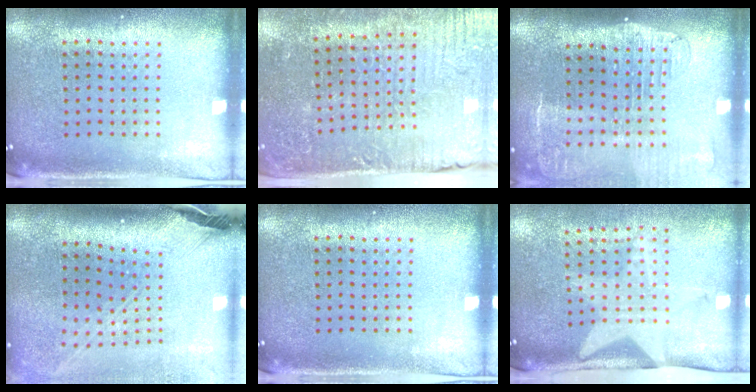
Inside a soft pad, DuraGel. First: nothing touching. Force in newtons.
{"total": 4.1, "press": 4.1, "slide": 0.5}
{"total": 2.2, "press": 1.8, "slide": 1.2}
{"total": 2.8, "press": 2.0, "slide": 1.9}
{"total": 0.0}
{"total": 2.1, "press": 1.5, "slide": 1.4}